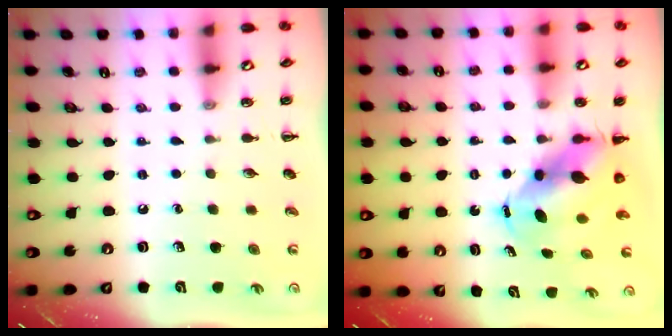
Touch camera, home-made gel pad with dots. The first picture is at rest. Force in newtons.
{"total": 7.2, "press": 6.9, "slide": 2.0}